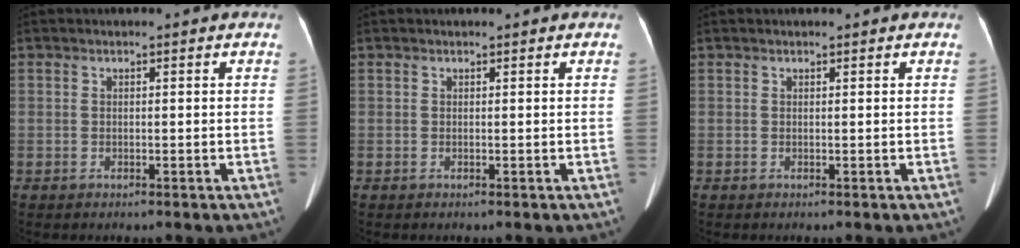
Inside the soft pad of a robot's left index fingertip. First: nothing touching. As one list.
[{"total": 1.1, "force": [1.0, 0.1, 0.5], "torque": [-0.009, 0.003, 0.012]}, {"total": 1.6, "force": [1.4, 0.2, 0.7], "torque": [-0.010, 0.010, 0.015]}]